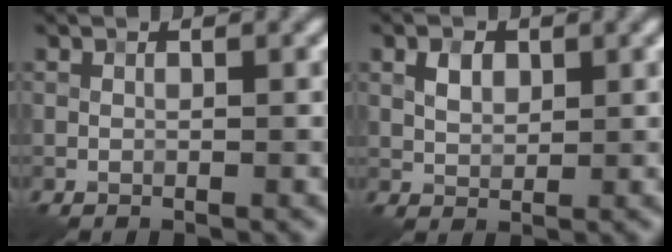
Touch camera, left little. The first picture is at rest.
{"total": 2.0, "force": [0.7, 1.4, 1.3], "torque": [-0.022, 0.001, 0.011]}